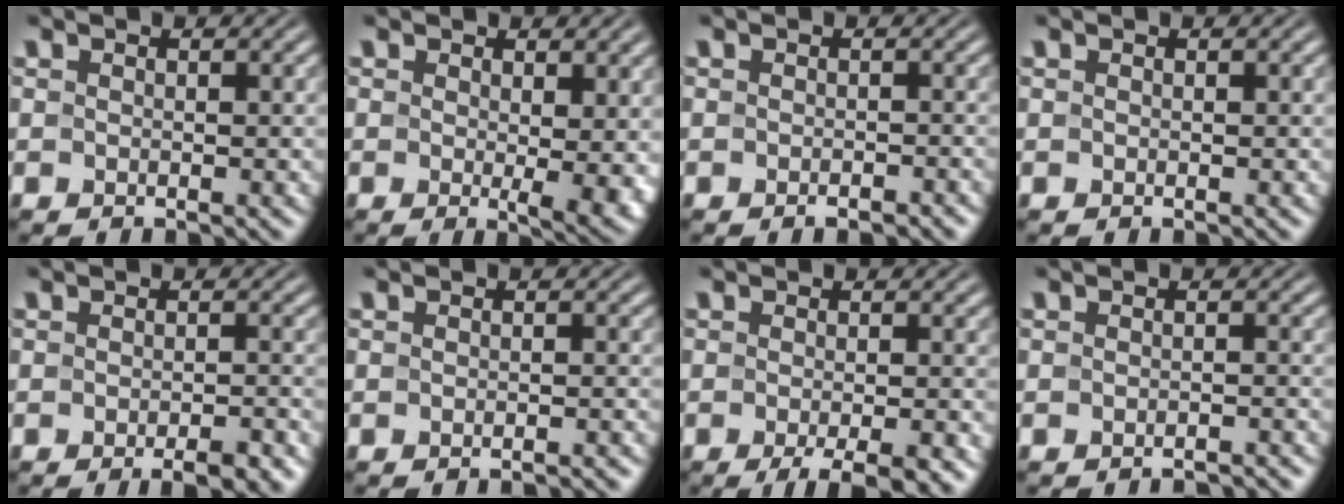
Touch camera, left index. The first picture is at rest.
{"total": 3.8, "force": [0.4, 1.1, 3.6], "torque": [-0.046, -0.015, 0.010]}
{"total": 1.1, "force": [-0.8, 0.4, 0.7], "torque": [-0.010, -0.002, -0.011]}
{"total": 0.0}
{"total": 2.8, "force": [-1.6, 0.5, 2.2], "torque": [-0.031, -0.002, -0.023]}
{"total": 1.5, "force": [-1.4, 0.2, 0.6], "torque": [0.003, 0.005, -0.016]}
{"total": 5.0, "force": [-2.5, 1.2, 4.1], "torque": [-0.051, -0.003, -0.032]}
{"total": 2.0, "force": [-1.9, 0.2, 0.5], "torque": [0.003, 0.006, -0.022]}